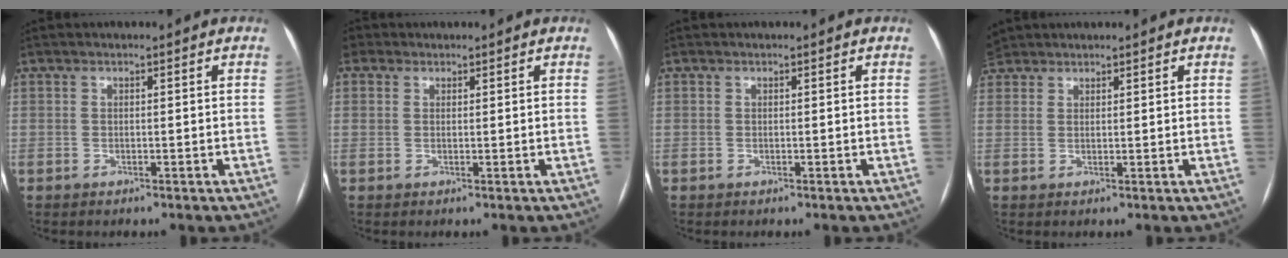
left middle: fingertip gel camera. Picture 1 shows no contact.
{"total": 2.4, "force": [1.1, 2.0, 0.6], "torque": [-0.014, 0.012, 0.019]}
{"total": 0.0}
{"total": 3.8, "force": [3.3, 1.8, 0.5], "torque": [-0.018, 0.018, 0.066]}